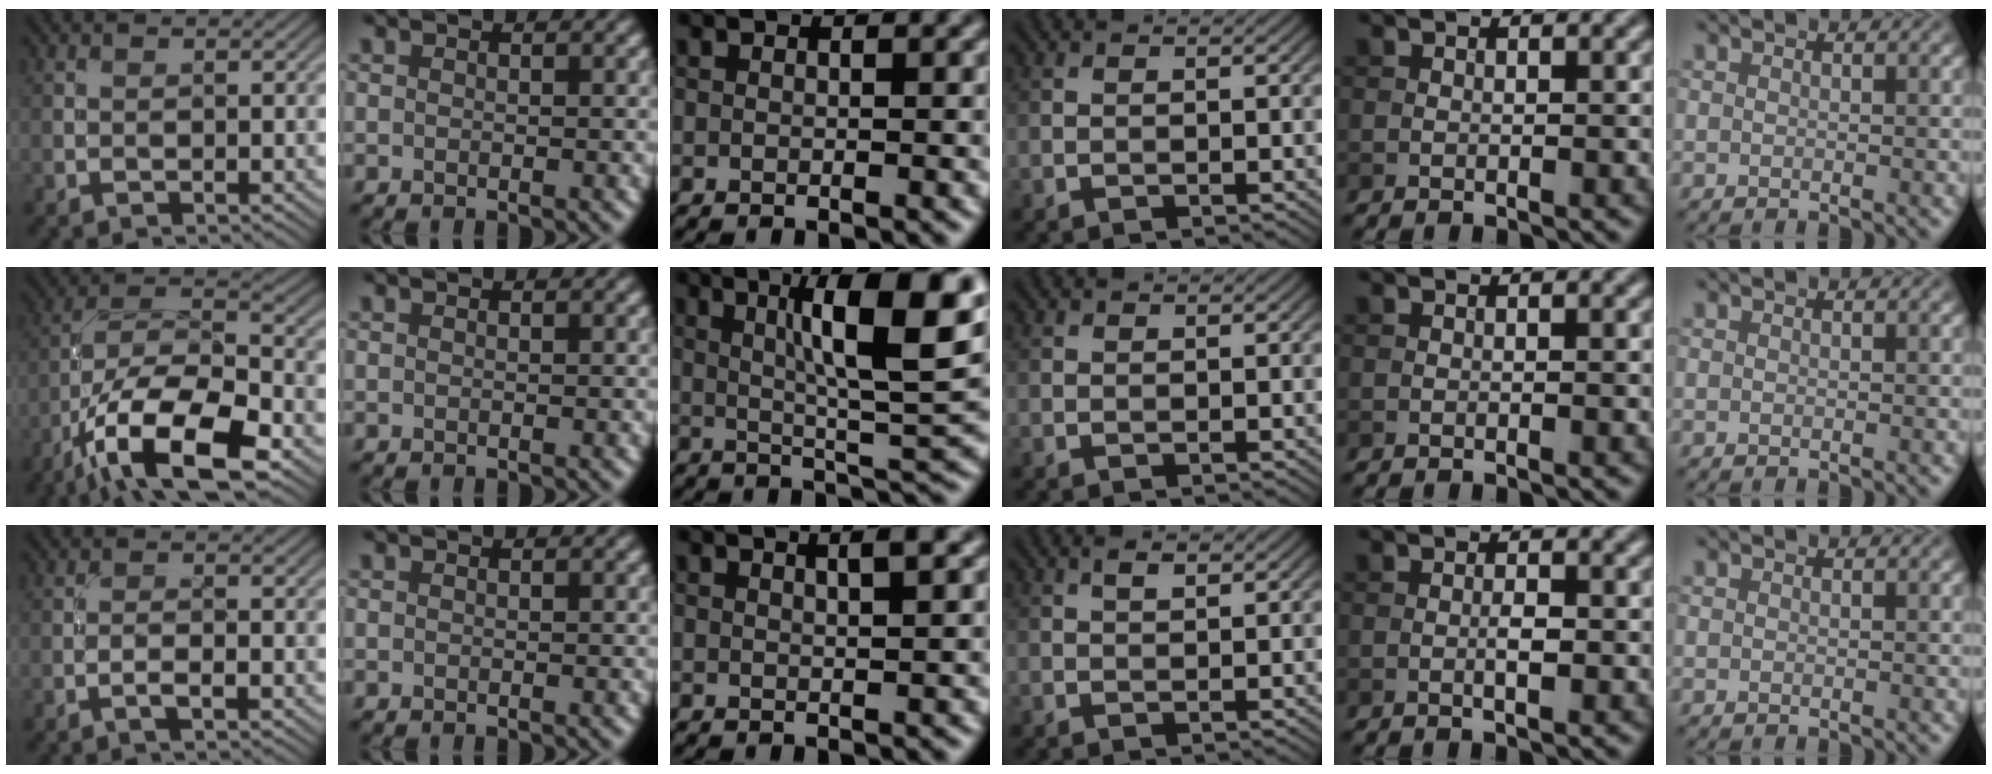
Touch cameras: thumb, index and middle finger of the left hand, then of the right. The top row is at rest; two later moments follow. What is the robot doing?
{"motion": "unscrew", "object": "medicine bottle"}